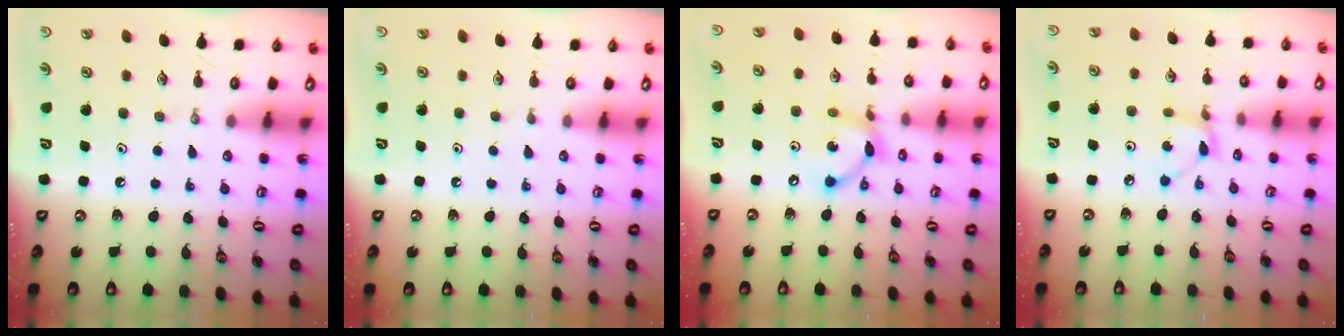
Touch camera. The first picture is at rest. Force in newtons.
{"total": 0.6, "press": 0.6, "slide": 0.1}
{"total": 9.9, "press": 9.9, "slide": 0.5}
{"total": 2.8, "press": 2.8, "slide": 0.1}